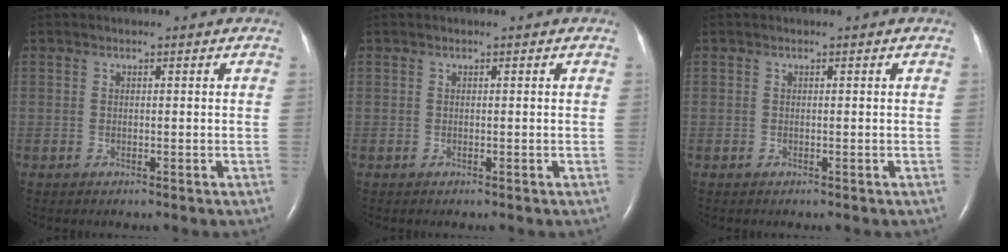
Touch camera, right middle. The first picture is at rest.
{"total": 0.0}
{"total": 0.0}